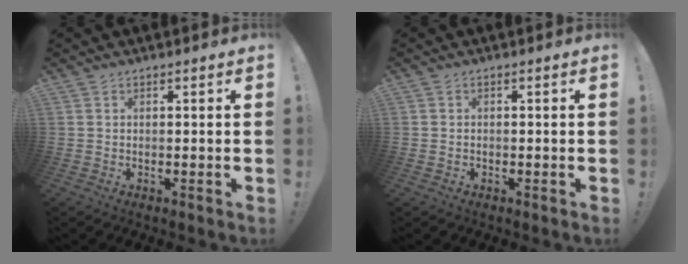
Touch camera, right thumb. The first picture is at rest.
{"total": 0.8, "force": [-0.6, 0.5, 0.2], "torque": [-0.009, 0.005, -0.010]}